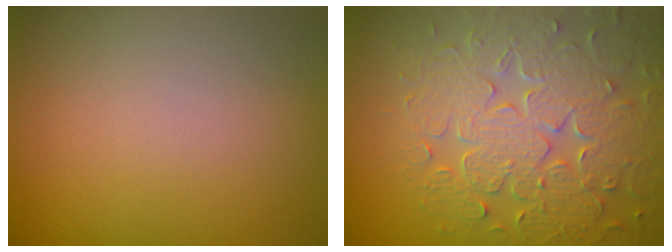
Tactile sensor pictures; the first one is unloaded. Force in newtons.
{"total": 8.3, "press": 6.2, "slide": 5.6}